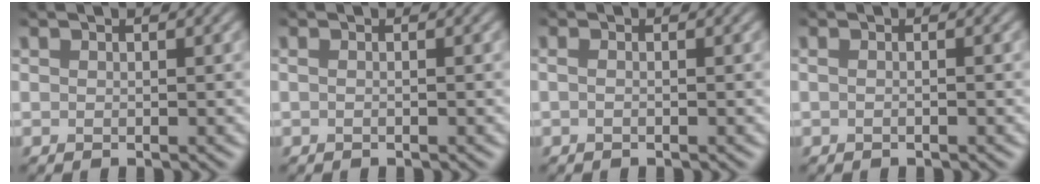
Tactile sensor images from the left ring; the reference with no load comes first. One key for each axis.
{"total": 0.0}
{"total": 0.6, "fx": -0.3, "fy": 0.2, "fz": 0.5, "tx": -0.008, "ty": 0.004, "tz": -0.009}
{"total": 0.6, "fx": -0.4, "fy": 0.0, "fz": 0.5, "tx": -0.006, "ty": 0.001, "tz": -0.006}